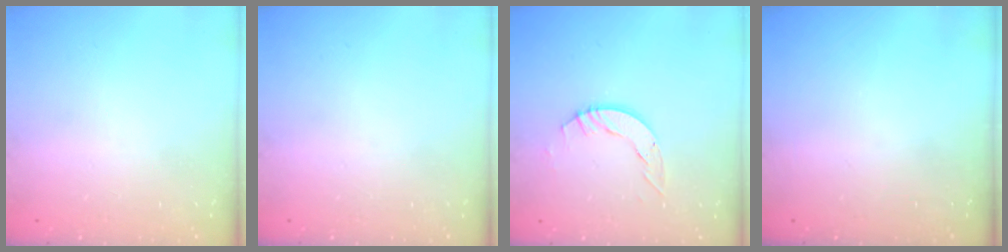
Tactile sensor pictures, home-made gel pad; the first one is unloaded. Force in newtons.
{"total": 0.0}
{"total": 5.0, "press": 5.0, "slide": 0.2}
{"total": 0.0}